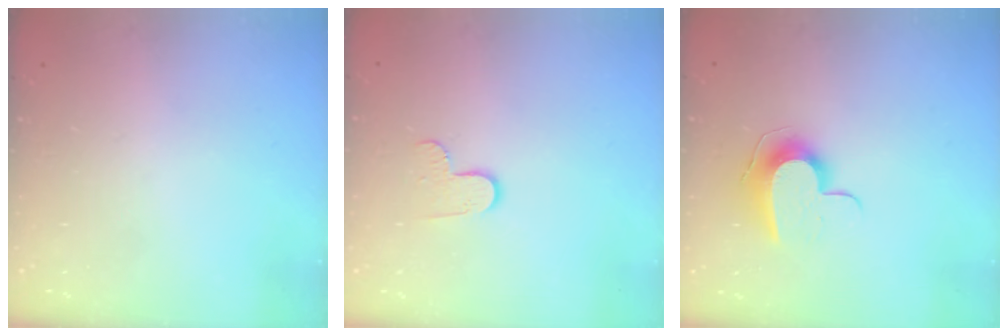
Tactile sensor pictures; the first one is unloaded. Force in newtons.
{"total": 6.0, "press": 6.0, "slide": 0.6}
{"total": 9.9, "press": 9.9, "slide": 0.3}